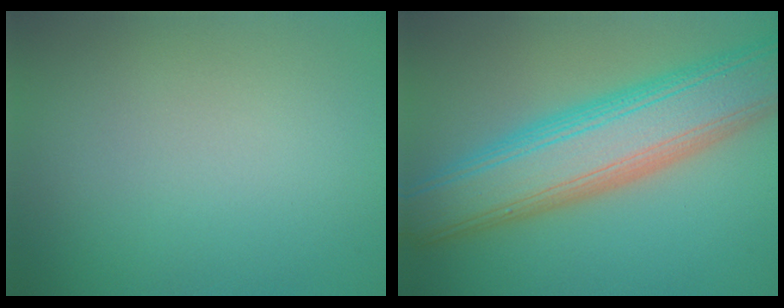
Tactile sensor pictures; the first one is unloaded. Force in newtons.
{"total": 10.1, "press": 10.1, "slide": 0.4}